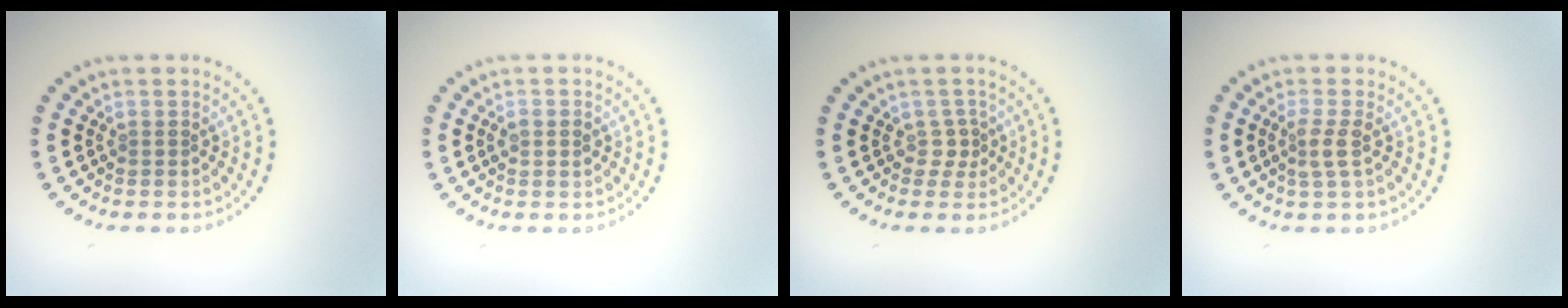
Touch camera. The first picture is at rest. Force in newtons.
{"total": 1.2, "press": 1.2, "slide": 0.1}
{"total": 1.3, "press": 1.0, "slide": 0.9}
{"total": 1.9, "press": 1.5, "slide": 1.2}